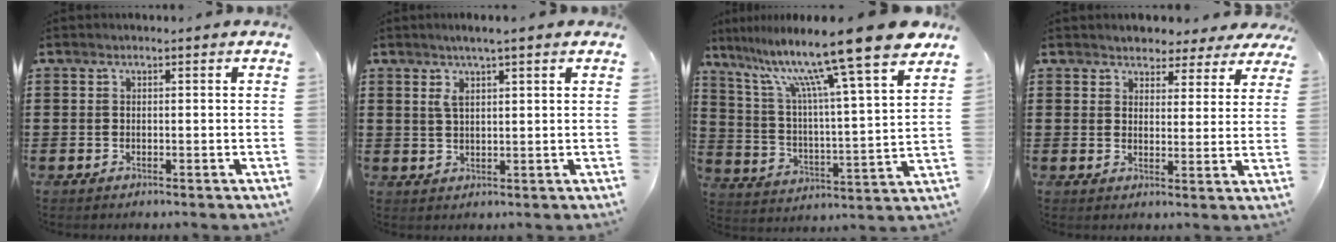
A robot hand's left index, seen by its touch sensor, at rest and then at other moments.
{"total": 3.2, "force": [1.7, 0.5, 2.6], "torque": [-0.055, 0.004, 0.029]}
{"total": 14.9, "force": [12.0, -0.6, 8.8], "torque": [-0.186, -0.086, 0.188]}
{"total": 3.3, "force": [3.1, 1.2, -0.1], "torque": [-0.009, -0.010, 0.053]}